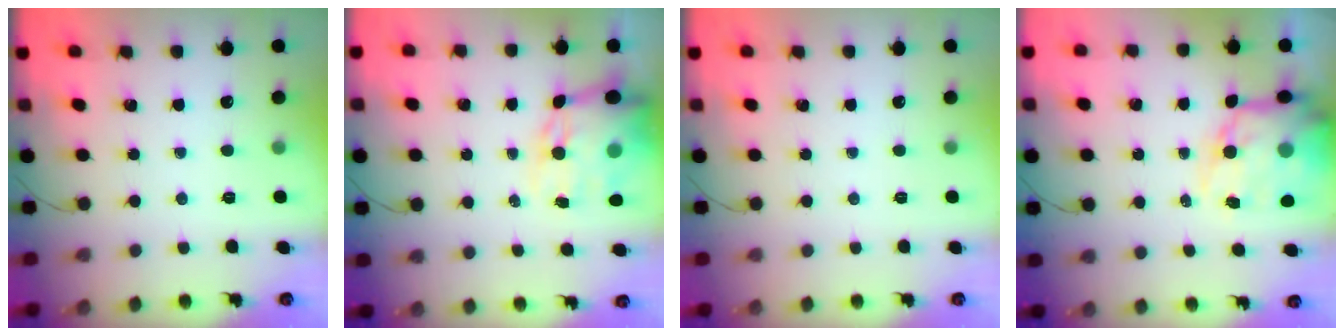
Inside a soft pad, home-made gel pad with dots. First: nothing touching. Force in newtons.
{"total": 14.6, "press": 14.1, "slide": 3.6}
{"total": 0.0}
{"total": 16.0, "press": 15.4, "slide": 4.1}